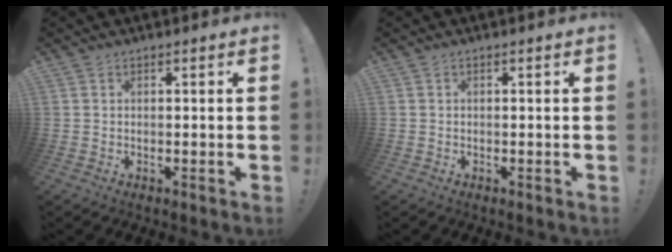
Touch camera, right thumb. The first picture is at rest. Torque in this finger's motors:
{"motor_torque": [1.01, 0.72, -0.22, -0.96, 0.00]}